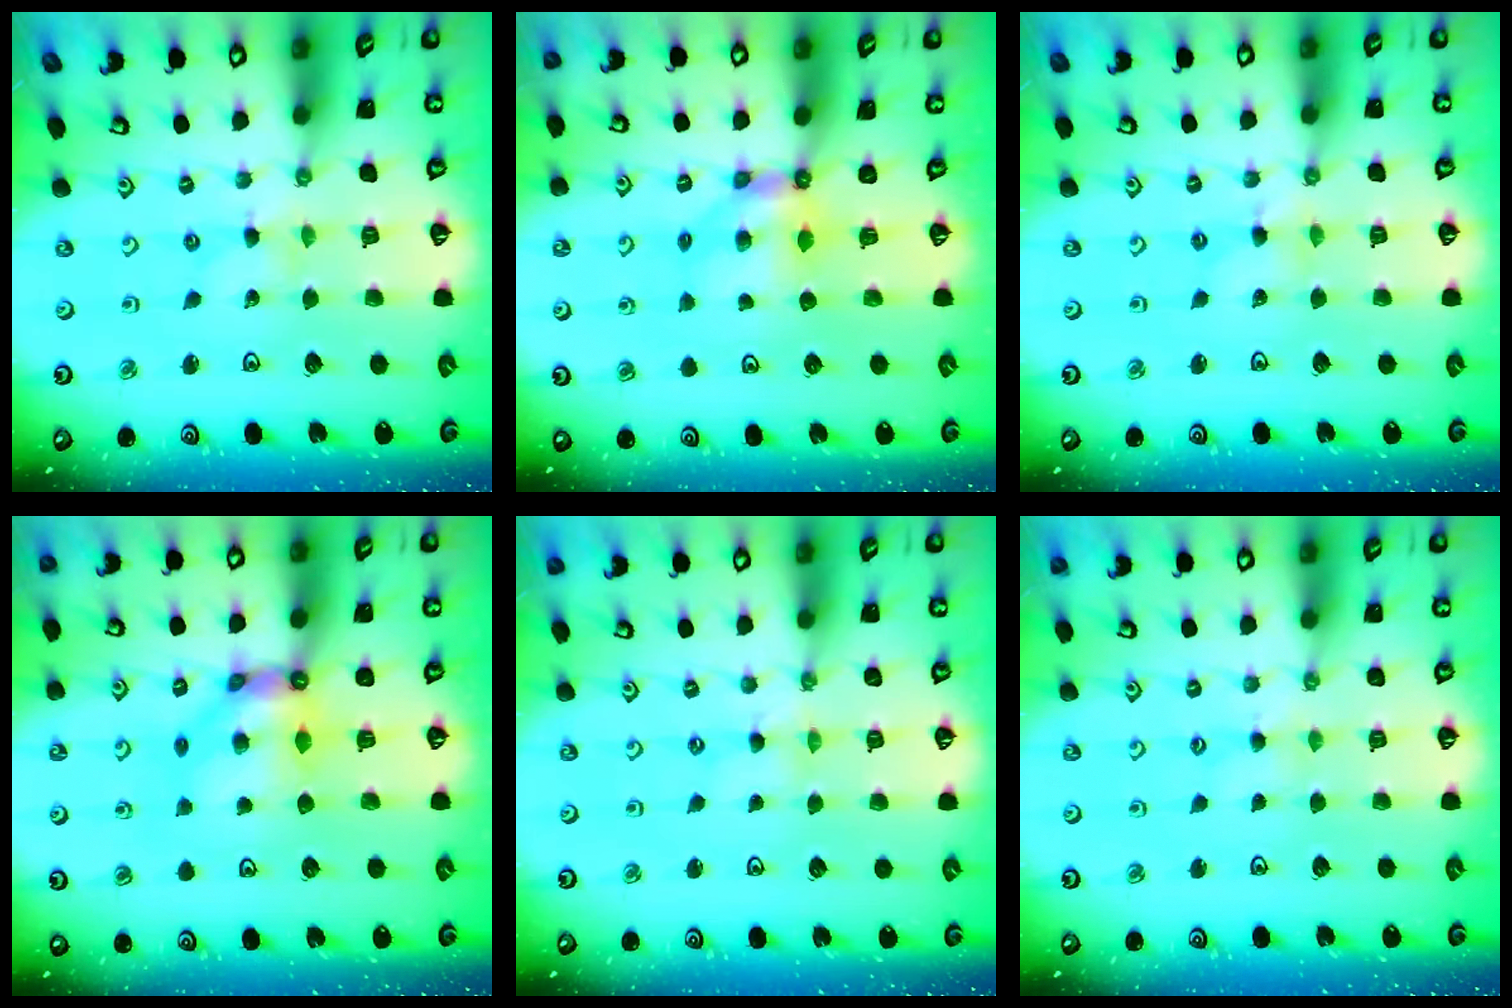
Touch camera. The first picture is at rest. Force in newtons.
{"total": 6.2, "press": 6.2, "slide": 0.5}
{"total": 2.0, "press": 2.0, "slide": 0.3}
{"total": 9.1, "press": 9.1, "slide": 0.8}
{"total": 0.0}
{"total": 1.3, "press": 1.3, "slide": 0.3}